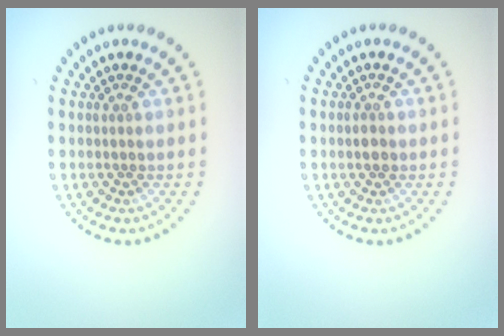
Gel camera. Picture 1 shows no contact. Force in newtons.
{"total": 1.1, "press": 1.1, "slide": 0.2}